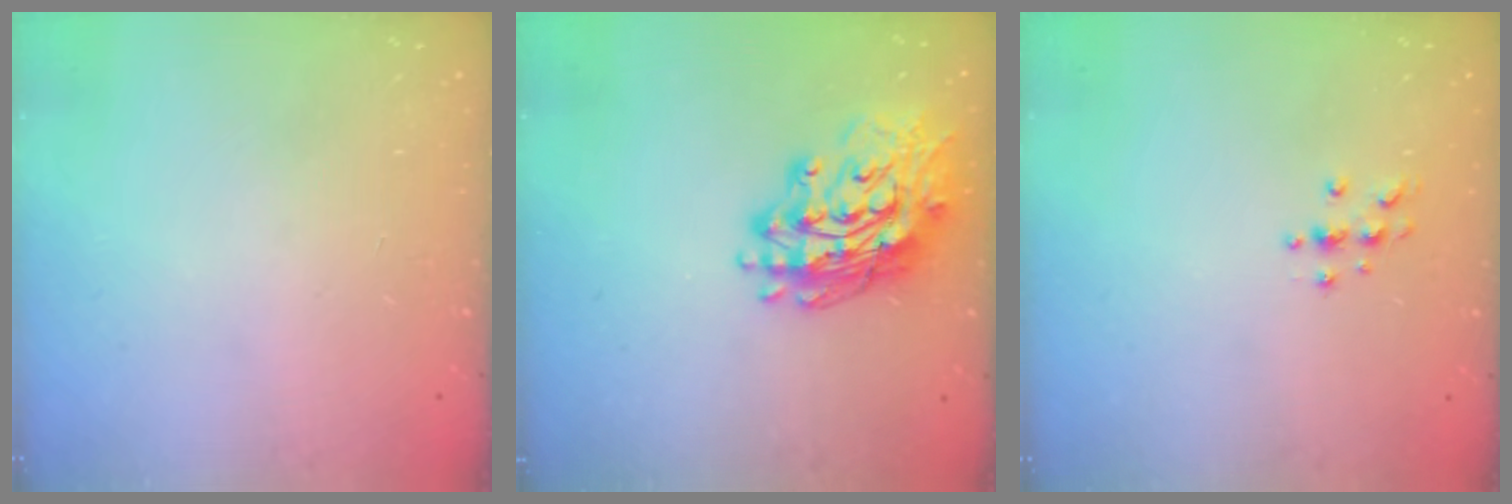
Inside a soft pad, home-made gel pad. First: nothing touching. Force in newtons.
{"total": 18.5, "press": 18.4, "slide": 2.1}
{"total": 4.0, "press": 3.9, "slide": 0.5}